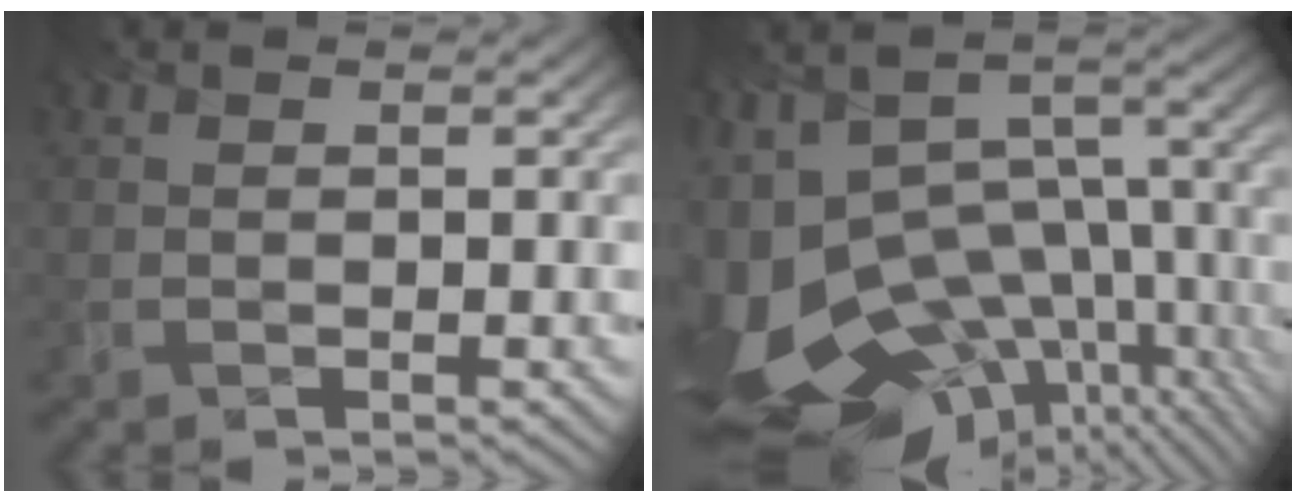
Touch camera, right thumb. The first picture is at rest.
{"total": 17.9, "force": [-9.7, 9.5, 11.6], "torque": [-0.224, -0.016, -0.090]}